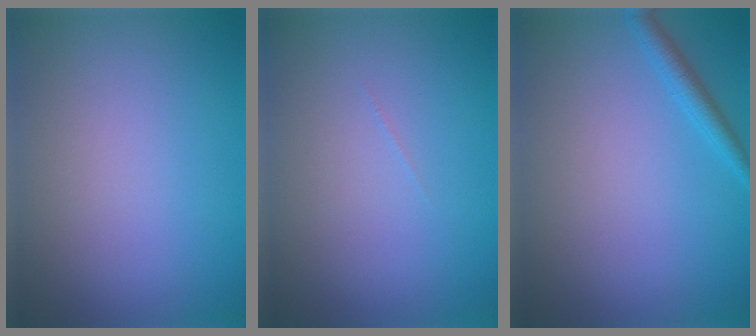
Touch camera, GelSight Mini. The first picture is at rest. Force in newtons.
{"total": 0.0}
{"total": 1.6, "press": 1.6, "slide": 0.1}